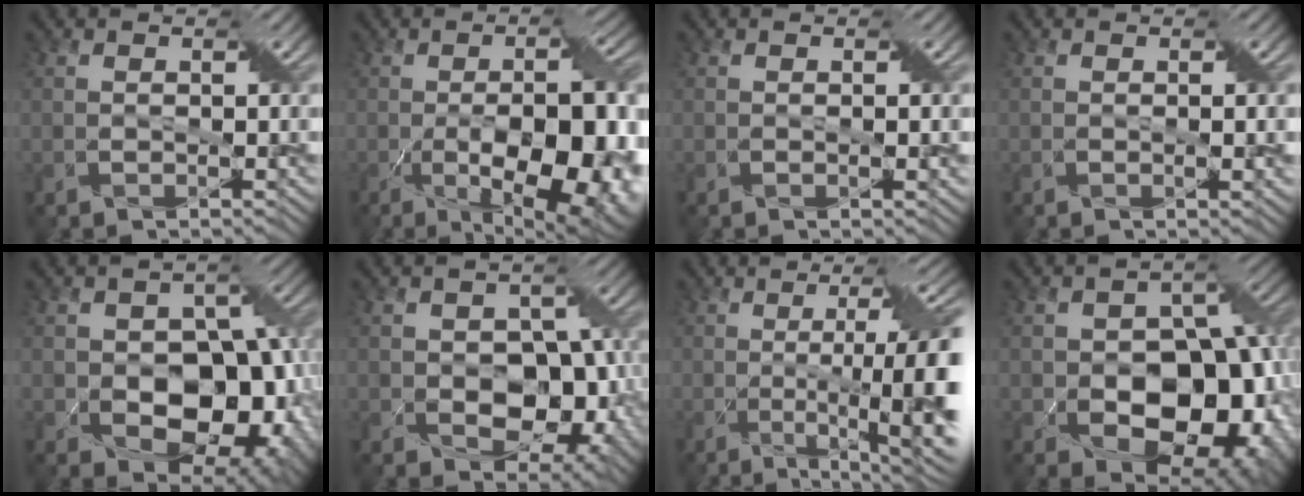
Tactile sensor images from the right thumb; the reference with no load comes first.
{"total": 15.0, "force": [-4.0, 6.2, 13.0], "torque": [-0.181, -0.015, -0.050]}
{"total": 1.4, "force": [0.0, 0.1, 1.4], "torque": [-0.023, -0.001, -0.001]}
{"total": 1.8, "force": [0.0, 0.2, 1.7], "torque": [-0.029, 0.000, 0.000]}
{"total": 14.2, "force": [-2.7, 9.8, 9.9], "torque": [-0.110, -0.007, -0.027]}
{"total": 9.1, "force": [-1.7, 6.4, 6.3], "torque": [-0.093, -0.015, -0.021]}
{"total": 13.9, "force": [-1.6, 3.2, 13.4], "torque": [-0.178, -0.001, -0.014]}
{"total": 15.4, "force": [-3.9, 10.6, 10.4], "torque": [-0.115, -0.011, -0.048]}